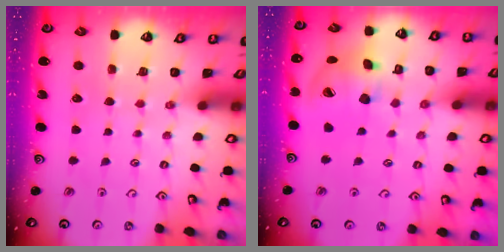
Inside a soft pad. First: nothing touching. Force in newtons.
{"total": 14.2, "press": 14.1, "slide": 1.1}